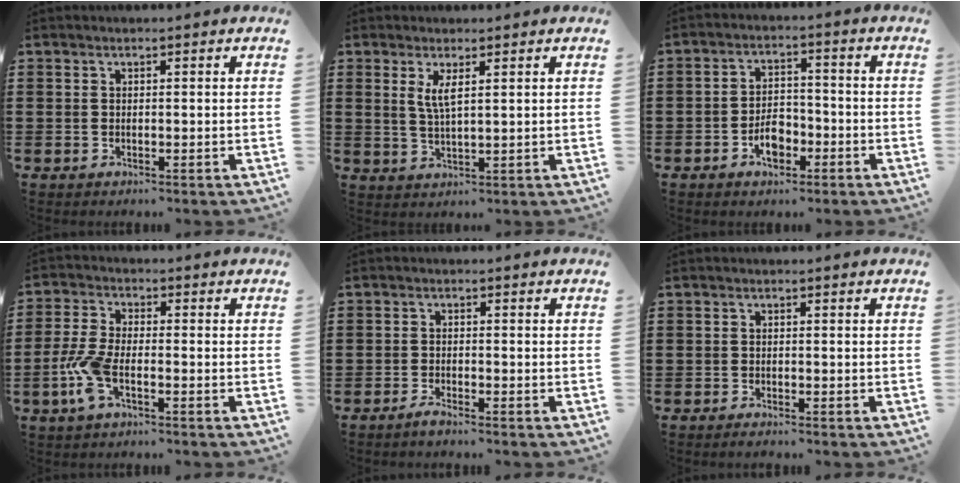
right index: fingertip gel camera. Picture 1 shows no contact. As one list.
[{"total": 3.3, "force": [1.3, 0.7, 2.9], "torque": [-0.063, 0.001, 0.022]}, {"total": 4.9, "force": [-2.3, 2.8, 3.2], "torque": [-0.054, 0.002, -0.044]}, {"total": 6.0, "force": [-2.3, 2.1, 5.1], "torque": [-0.127, -0.013, -0.048]}, {"total": 1.5, "force": [-1.4, -0.1, 0.5], "torque": [-0.009, 0.000, -0.026]}, {"total": 0.8, "force": [-0.8, 0.0, 0.1], "torque": [-0.005, -0.002, -0.015]}]